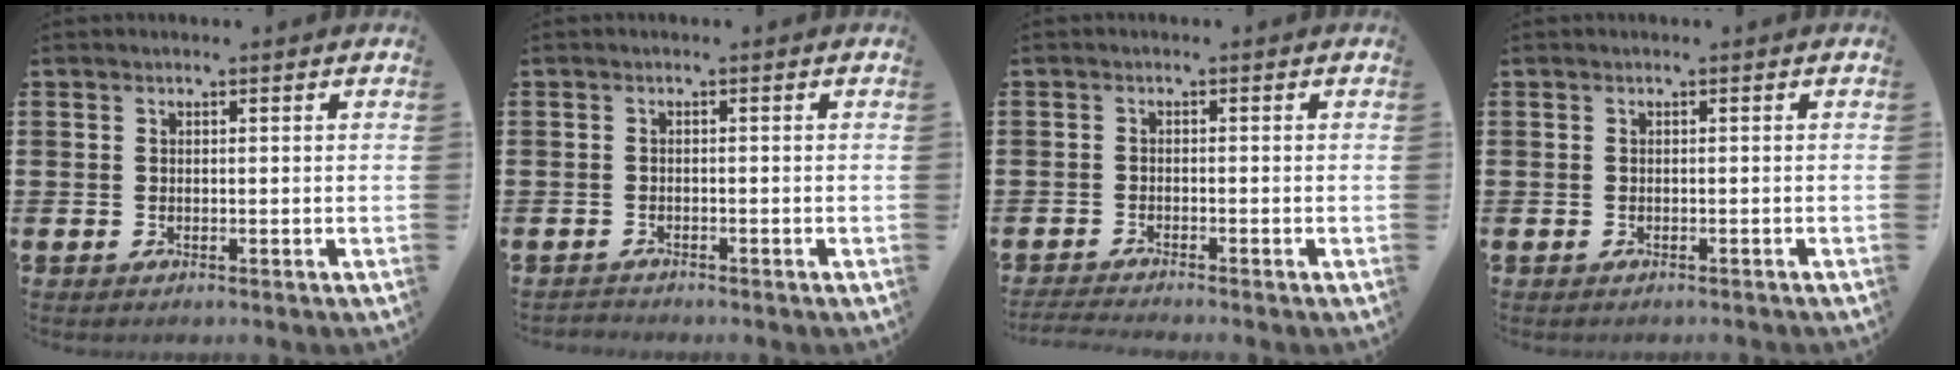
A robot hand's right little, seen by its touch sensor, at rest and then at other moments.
{"total": 0.7, "force": [-0.7, 0.1, -0.1], "torque": [-0.002, -0.001, -0.016]}
{"total": 1.3, "force": [-1.2, -0.1, 0.4], "torque": [-0.006, 0.000, -0.024]}
{"total": 0.0}